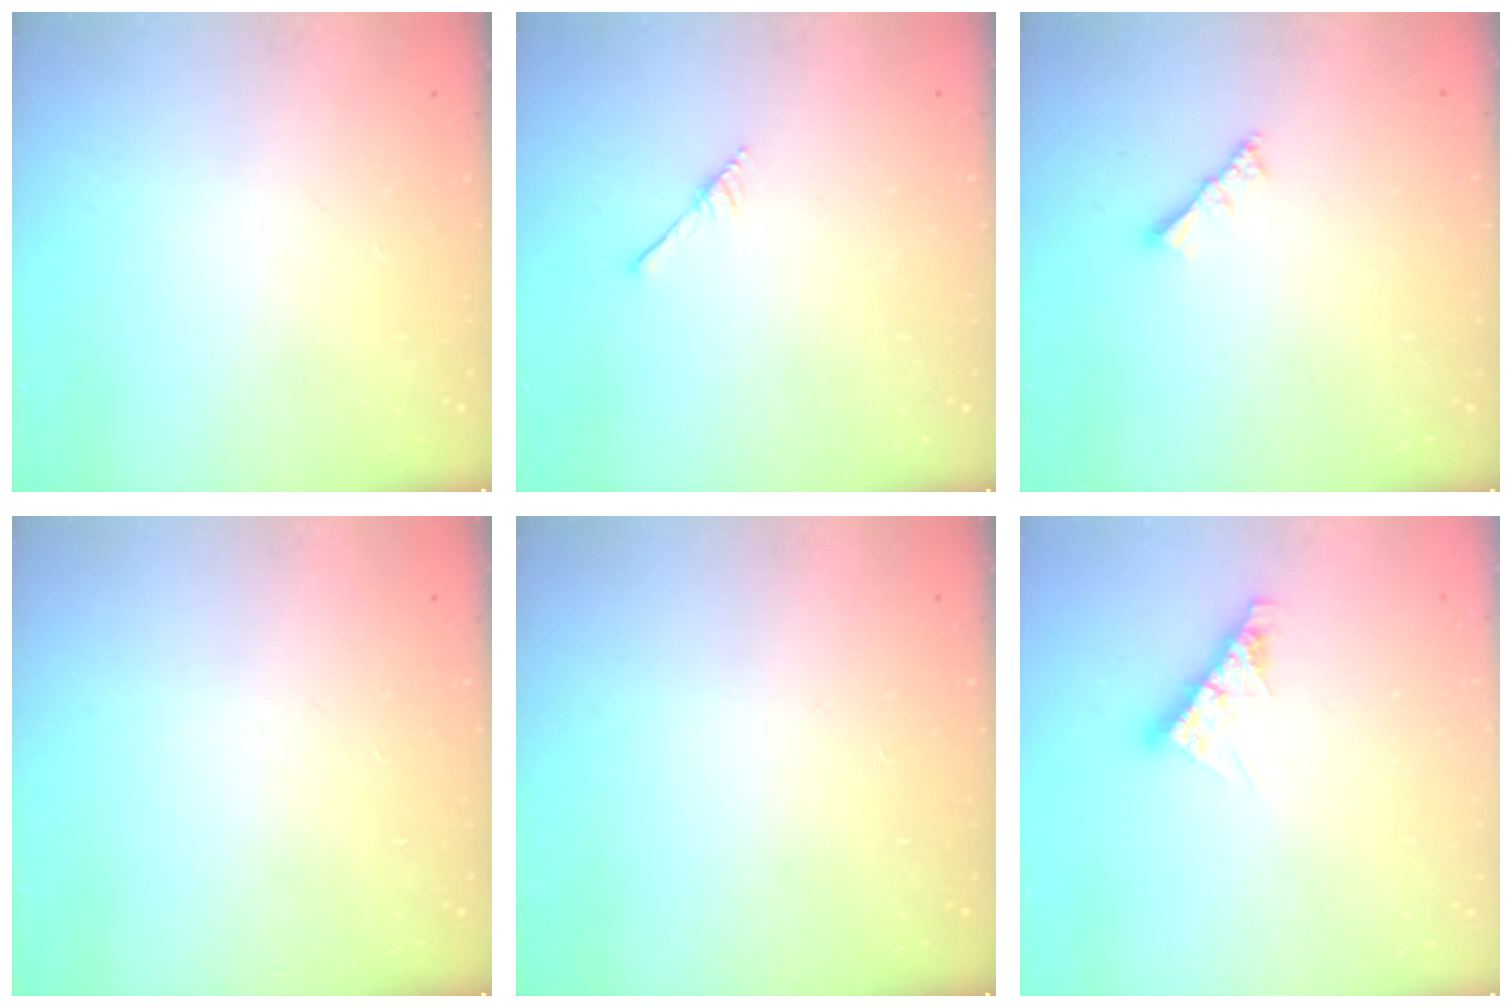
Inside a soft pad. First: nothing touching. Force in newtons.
{"total": 2.9, "press": 2.9, "slide": 0.2}
{"total": 2.8, "press": 2.8, "slide": 0.6}
{"total": 0.0}
{"total": 0.0}
{"total": 8.0, "press": 8.0, "slide": 0.7}